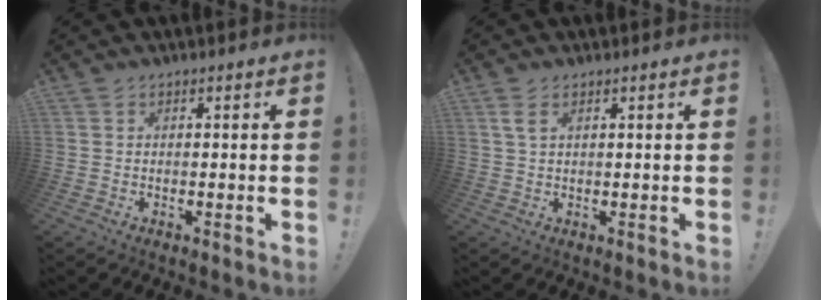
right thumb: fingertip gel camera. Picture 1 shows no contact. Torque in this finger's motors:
{"motor_torque": [0.12, 0.07, 0.19, -0.11, 0.08]}